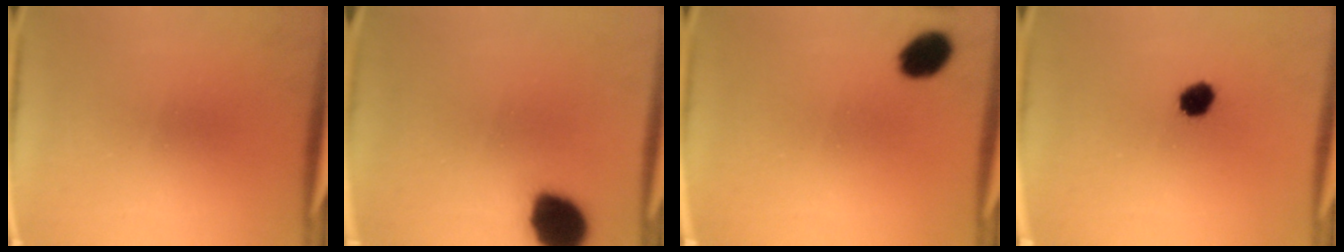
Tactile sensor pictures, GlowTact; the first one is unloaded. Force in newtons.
{"total": 13.9}
{"total": 6.4}
{"total": 4.7}